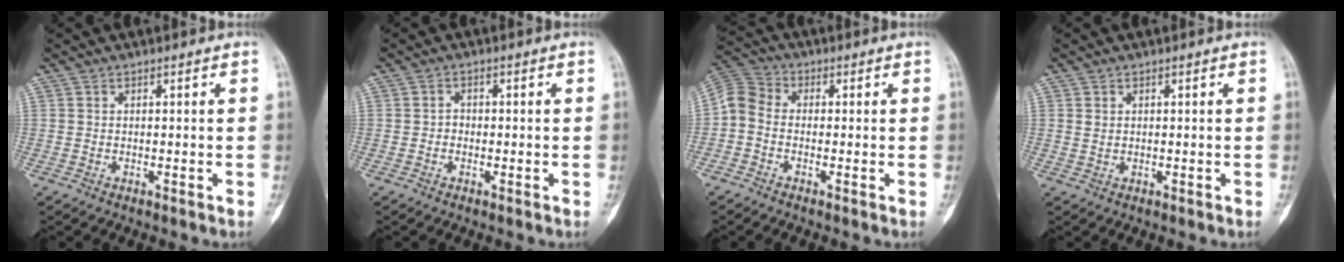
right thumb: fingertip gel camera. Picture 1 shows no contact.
{"total": 1.4, "force": [-0.4, 1.2, 0.6], "torque": [0.004, 0.006, -0.010]}
{"total": 5.8, "force": [-1.0, 4.4, 3.7], "torque": [-0.066, 0.020, -0.040]}
{"total": 1.2, "force": [0.4, 0.9, 0.6], "torque": [-0.004, -0.003, 0.008]}